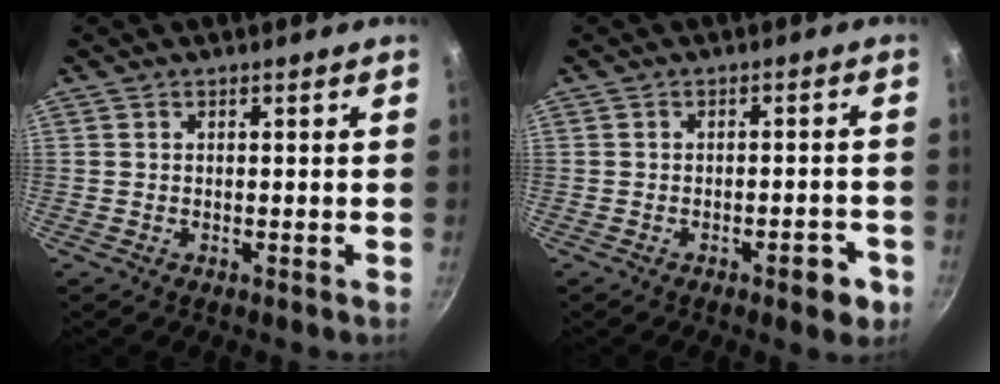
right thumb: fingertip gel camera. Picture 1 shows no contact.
{"total": 4.8, "force": [-2.5, 1.9, 3.7], "torque": [-0.033, 0.021, -0.026]}